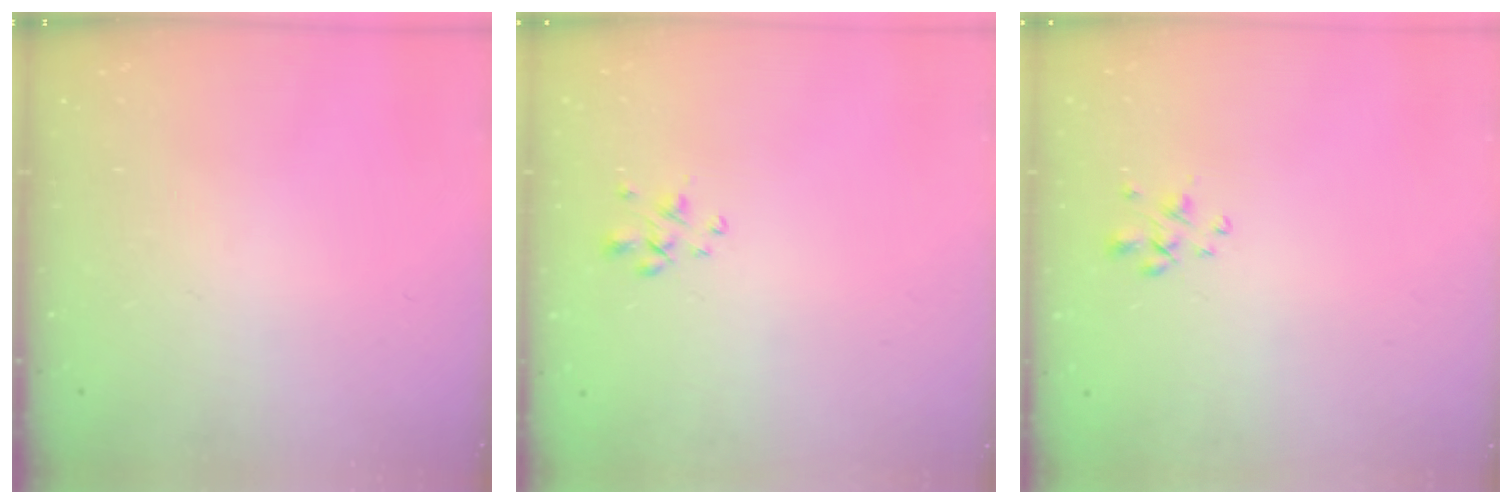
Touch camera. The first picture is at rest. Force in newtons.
{"total": 1.9, "press": 1.7, "slide": 0.8}
{"total": 1.9, "press": 1.7, "slide": 0.8}